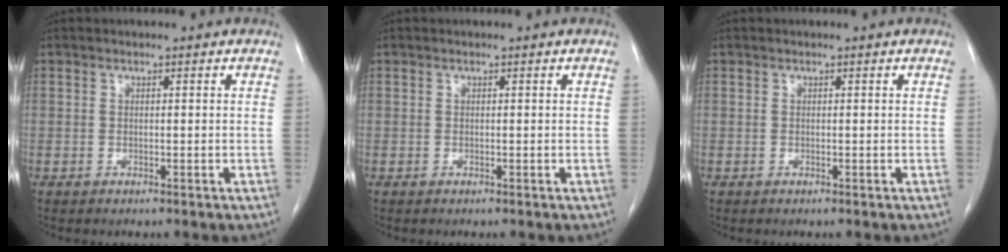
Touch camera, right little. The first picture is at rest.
{"total": 0.0}
{"total": 0.0}